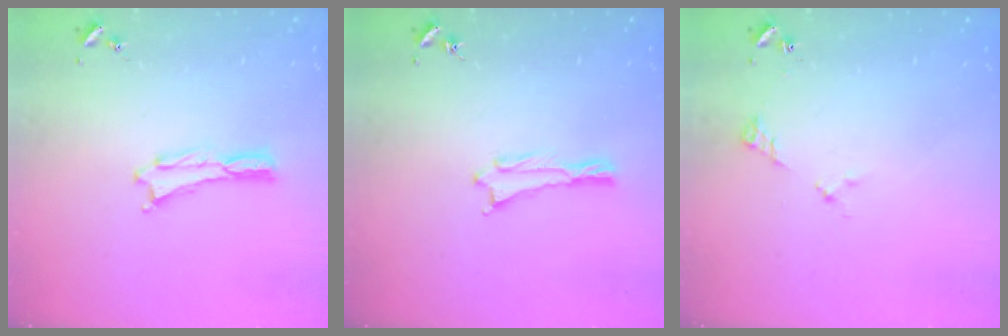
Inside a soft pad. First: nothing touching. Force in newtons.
{"total": 0.5, "press": 0.5, "slide": 0.2}
{"total": 2.5, "press": 2.5, "slide": 0.3}